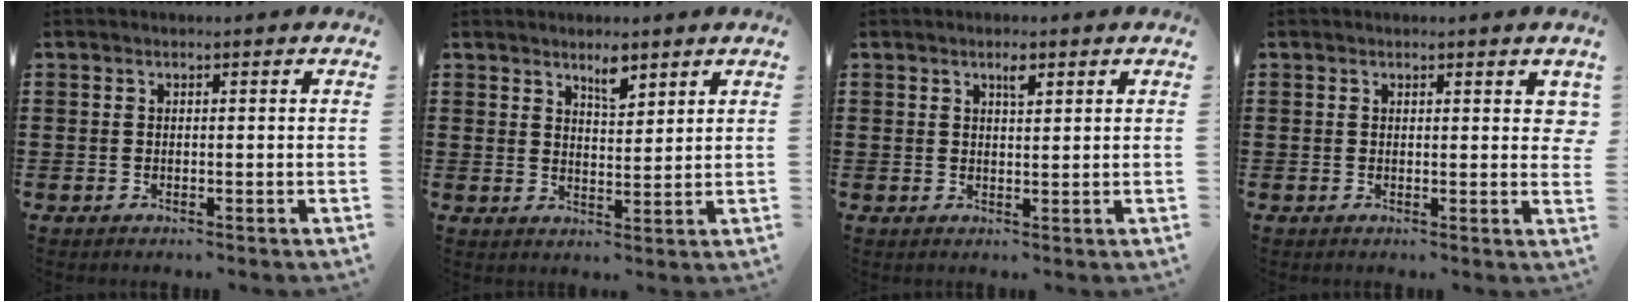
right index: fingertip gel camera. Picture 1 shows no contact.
{"total": 3.4, "force": [2.7, 1.0, 1.8], "torque": [-0.032, 0.000, 0.047]}
{"total": 2.0, "force": [1.1, 0.6, 1.5], "torque": [-0.025, 0.000, 0.017]}
{"total": 1.2, "force": [0.7, 0.6, 0.7], "torque": [0.000, -0.001, 0.009]}